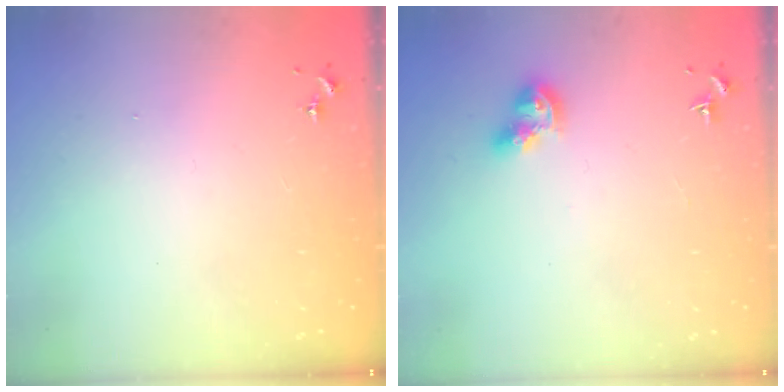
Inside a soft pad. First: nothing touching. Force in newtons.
{"total": 9.0, "press": 9.0, "slide": 0.8}